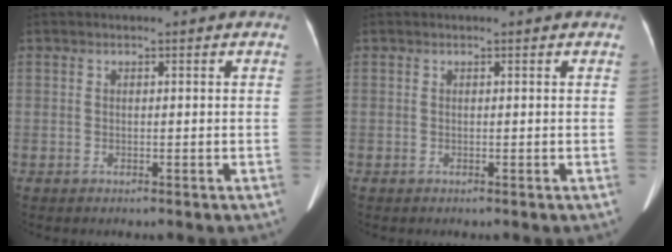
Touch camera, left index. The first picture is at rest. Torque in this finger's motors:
{"motor_torque": [0.01, 0.01, 0.02, 0.00]}